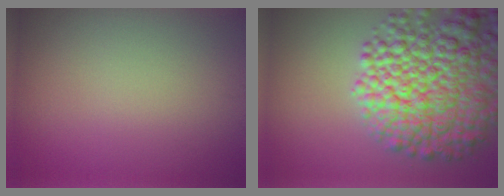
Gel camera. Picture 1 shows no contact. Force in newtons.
{"total": 11.6, "press": 11.6, "slide": 0.6}